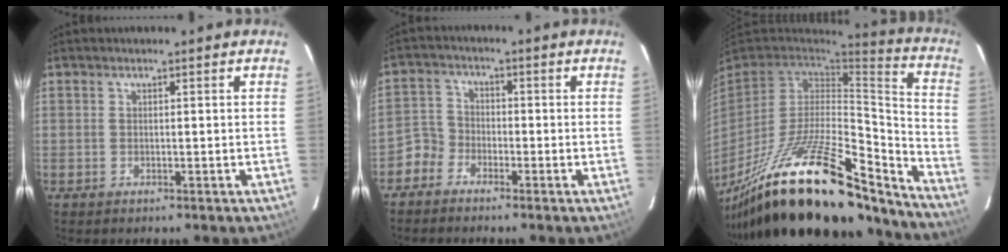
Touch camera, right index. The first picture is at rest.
{"total": 3.9, "force": [-2.8, 2.7, 0.0], "torque": [0.001, 0.017, -0.065]}
{"total": 33.5, "force": [-24.0, 10.4, 21.0], "torque": [-0.355, -0.025, -0.378]}